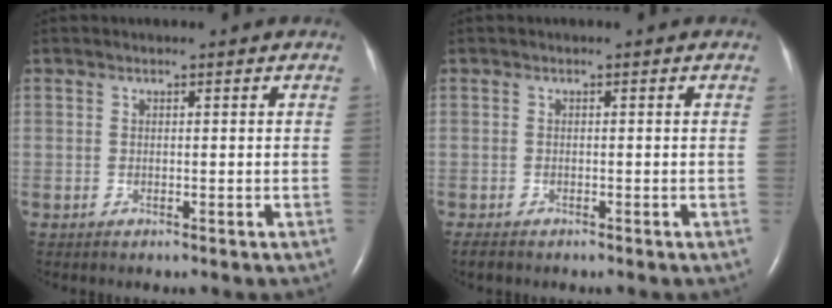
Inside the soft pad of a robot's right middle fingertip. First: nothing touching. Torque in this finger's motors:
{"motor_torque": [0.29, -0.28, -0.01, 0.02]}